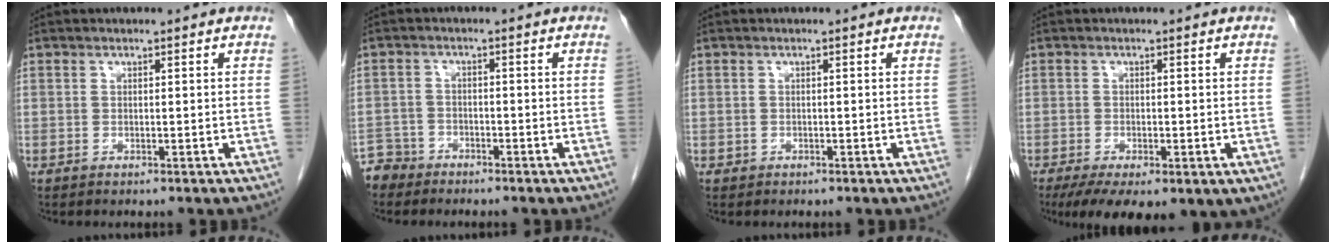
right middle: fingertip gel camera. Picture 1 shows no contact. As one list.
[{"total": 4.1, "force": [-3.6, 1.9, -0.7], "torque": [0.015, 0.000, -0.074]}, {"total": 0.6, "force": [-0.3, 0.5, 0.1], "torque": [-0.006, 0.003, -0.004]}, {"total": 11.6, "force": [-5.8, 5.3, 8.5], "torque": [-0.152, -0.022, -0.079]}]